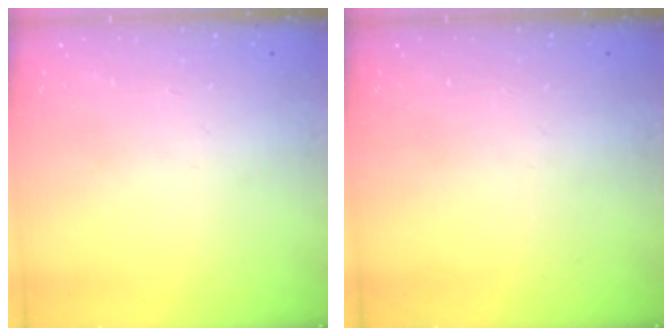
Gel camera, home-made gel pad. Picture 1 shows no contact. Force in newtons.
{"total": 0.0}